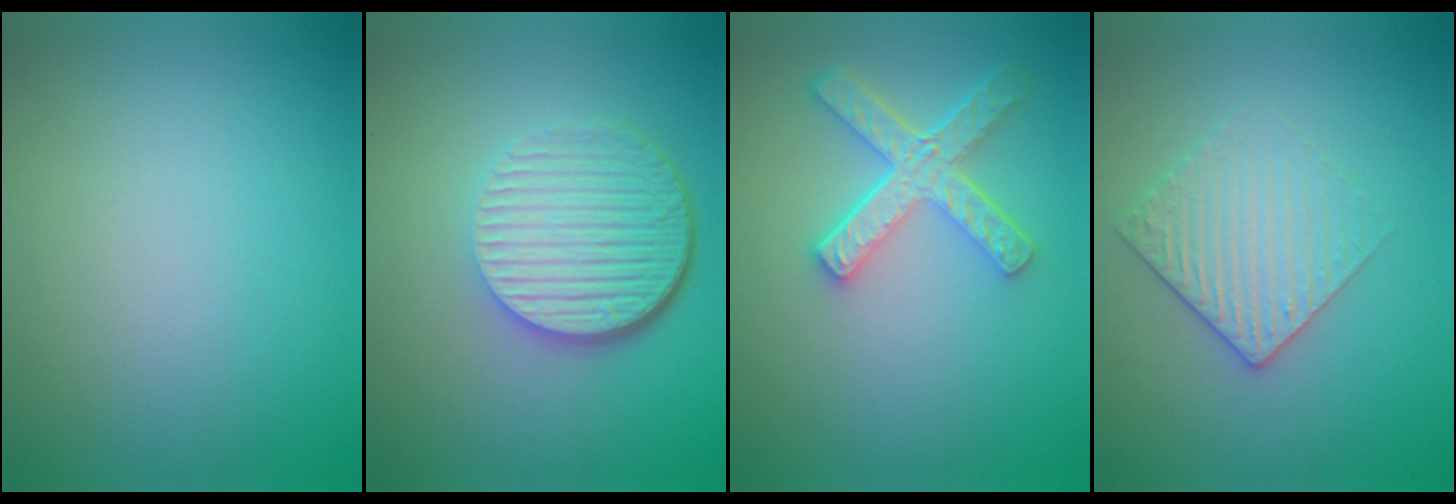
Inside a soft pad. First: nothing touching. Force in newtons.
{"total": 6.9, "press": 4.5, "slide": 5.3}
{"total": 5.1, "press": 3.8, "slide": 3.3}
{"total": 3.1, "press": 2.7, "slide": 1.4}